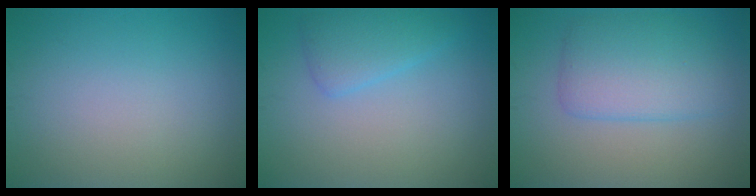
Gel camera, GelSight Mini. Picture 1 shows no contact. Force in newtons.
{"total": 2.7, "press": 2.6, "slide": 0.3}
{"total": 4.9, "press": 4.9, "slide": 0.1}